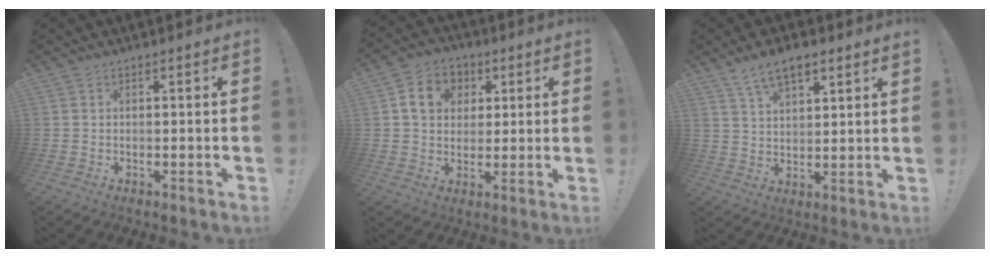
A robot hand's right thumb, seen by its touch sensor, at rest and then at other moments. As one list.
[{"total": 10.5, "force": [3.2, 8.9, 4.6], "torque": [-0.066, -0.002, 0.066]}, {"total": 7.8, "force": [5.3, 3.4, 4.6], "torque": [-0.073, -0.021, 0.097]}]